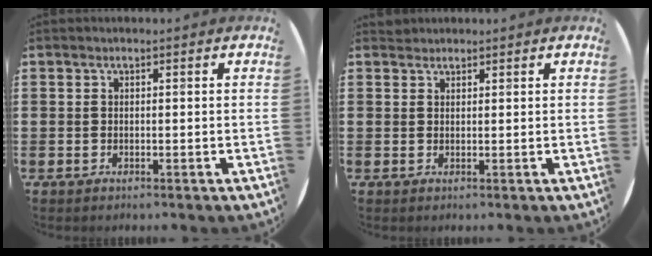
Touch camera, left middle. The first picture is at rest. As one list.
[{"total": 0.9, "force": [0.9, 0.2, -0.2], "torque": [0.003, 0.003, 0.018]}]